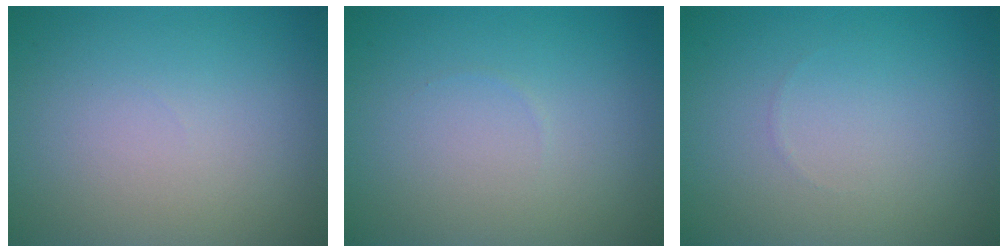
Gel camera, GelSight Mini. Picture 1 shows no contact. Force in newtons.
{"total": 0.0}
{"total": 0.0}